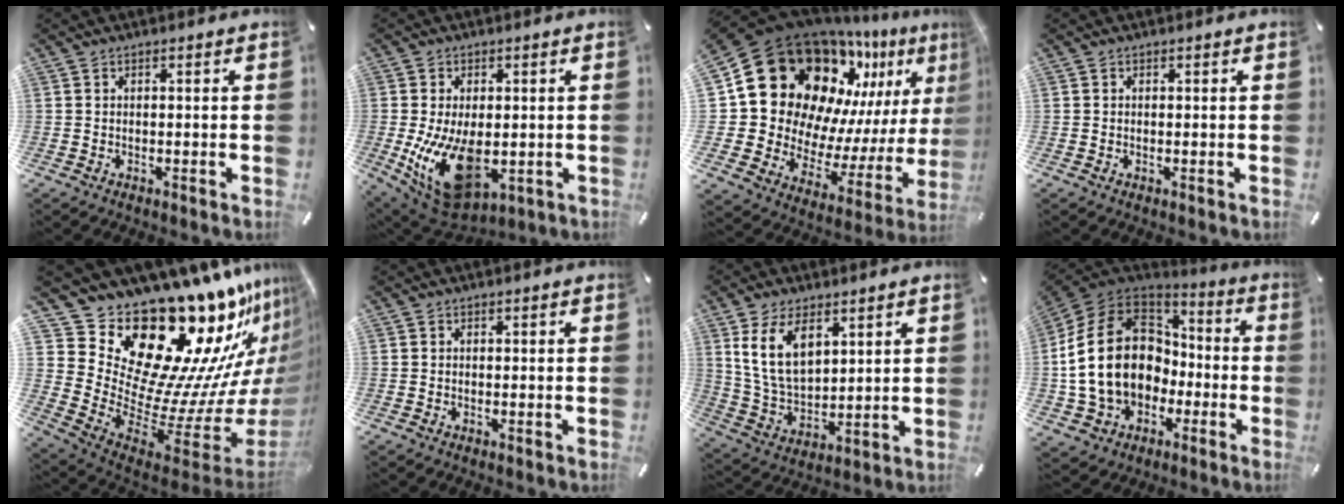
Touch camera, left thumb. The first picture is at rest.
{"total": 15.5, "force": [-2.2, 9.5, 12.1], "torque": [-0.239, -0.010, -0.026]}
{"total": 22.2, "force": [13.3, 15.2, 9.0], "torque": [-0.145, -0.125, 0.269]}
{"total": 0.0}
{"total": 29.8, "force": [17.7, 16.4, 17.6], "torque": [-0.254, -0.222, 0.370]}
{"total": 0.0}
{"total": 11.6, "force": [5.8, 7.0, 7.2], "torque": [-0.161, -0.017, 0.106]}
{"total": 21.0, "force": [-1.4, 16.6, 12.8], "torque": [-0.276, 0.022, -0.018]}